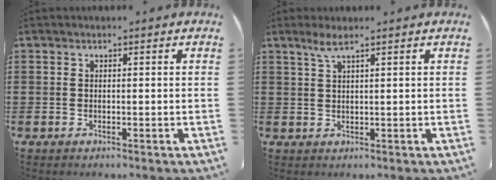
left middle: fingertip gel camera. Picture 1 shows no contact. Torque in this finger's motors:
{"motor_torque": [1.13, 0.50, 0.11, 0.03]}